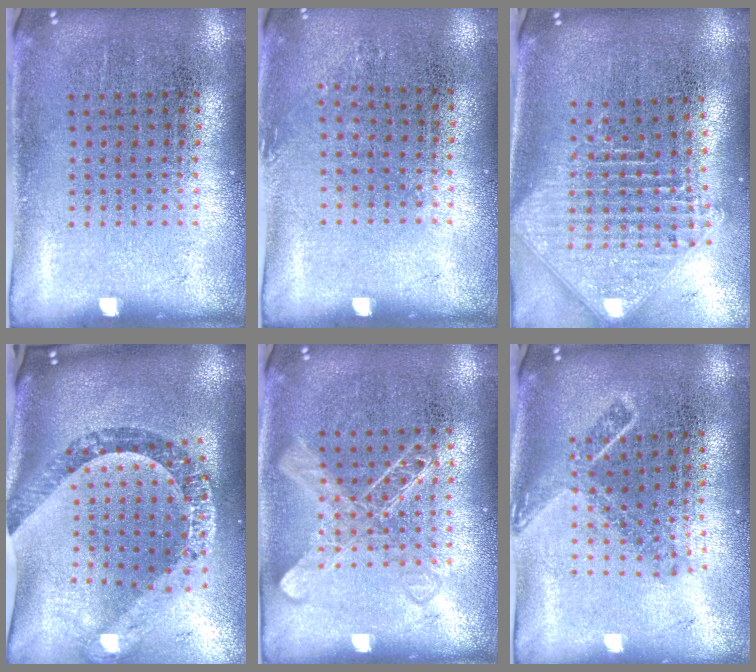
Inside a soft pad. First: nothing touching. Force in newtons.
{"total": 0.7, "press": 0.6, "slide": 0.4}
{"total": 2.5, "press": 1.8, "slide": 1.6}
{"total": 2.5, "press": 2.0, "slide": 1.5}
{"total": 2.1, "press": 2.1, "slide": 0.5}
{"total": 1.9, "press": 1.4, "slide": 1.3}